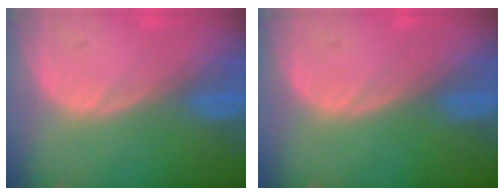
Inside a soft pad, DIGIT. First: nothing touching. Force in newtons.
{"total": 0.0}